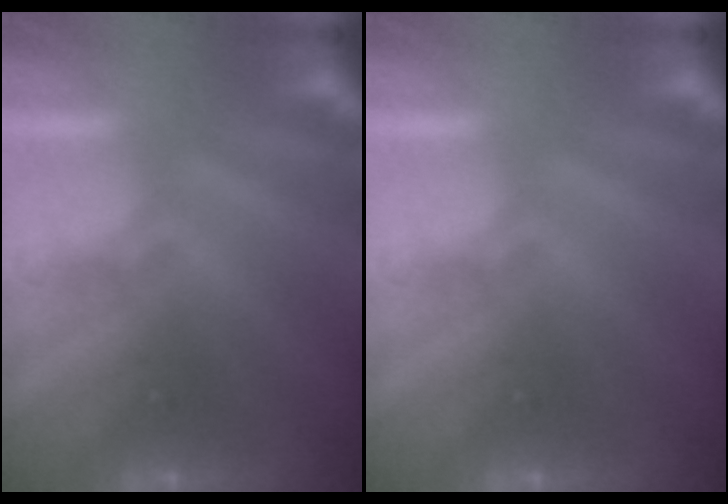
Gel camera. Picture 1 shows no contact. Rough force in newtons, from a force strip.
{"total": 0.0}